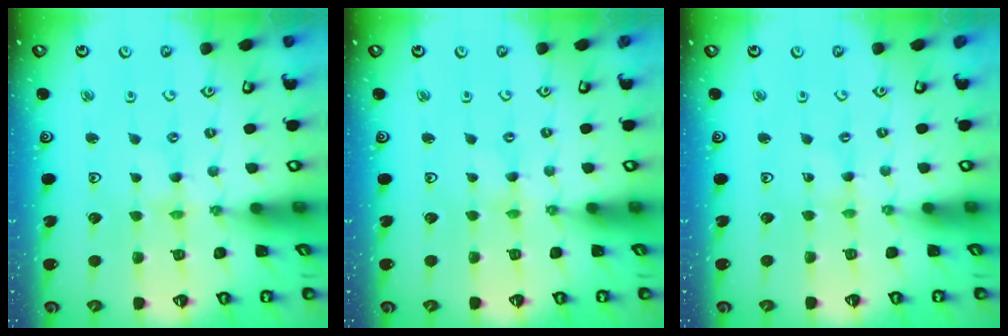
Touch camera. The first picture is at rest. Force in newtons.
{"total": 0.0}
{"total": 0.0}